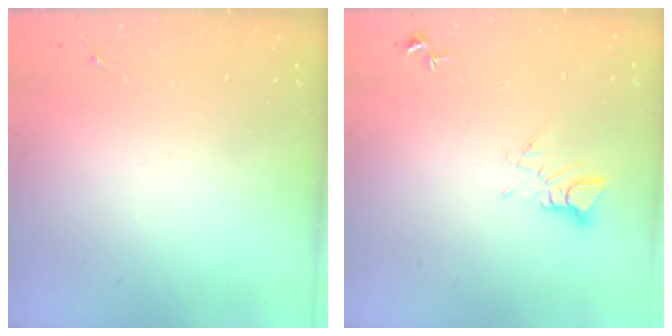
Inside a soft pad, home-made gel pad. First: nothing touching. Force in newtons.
{"total": 3.8, "press": 3.7, "slide": 0.2}